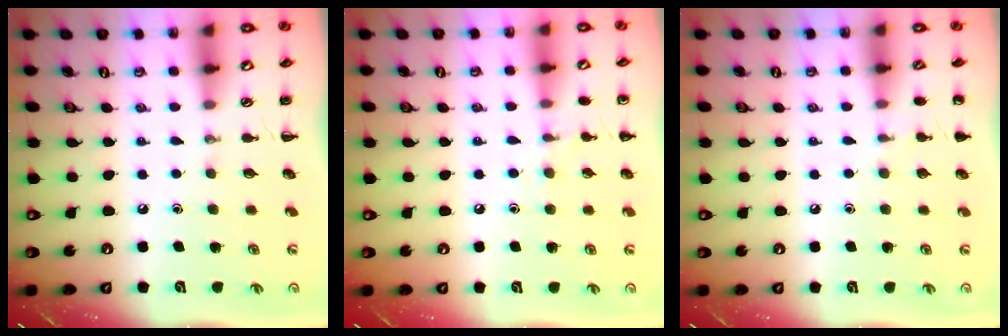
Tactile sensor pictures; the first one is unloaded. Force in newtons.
{"total": 6.7, "press": 6.4, "slide": 1.9}
{"total": 5.3, "press": 5.1, "slide": 1.5}